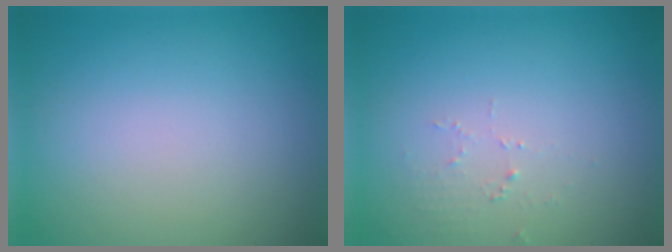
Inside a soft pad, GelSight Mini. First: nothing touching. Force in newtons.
{"total": 1.1, "press": 1.1, "slide": 0.1}